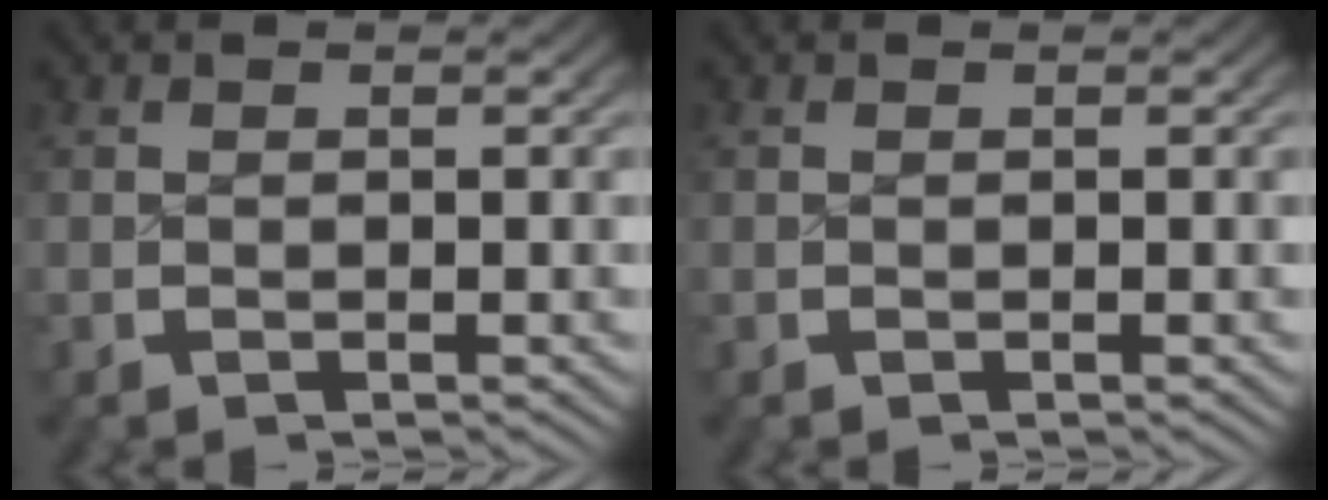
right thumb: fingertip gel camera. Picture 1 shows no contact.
{"total": 0.0}